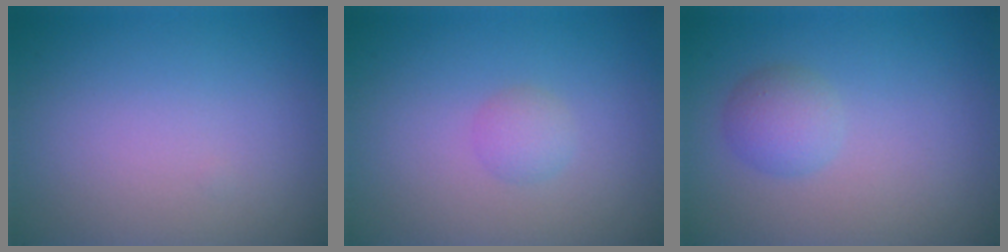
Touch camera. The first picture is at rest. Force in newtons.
{"total": 1.3, "press": 1.3, "slide": 0.1}
{"total": 2.2, "press": 2.2, "slide": 0.1}